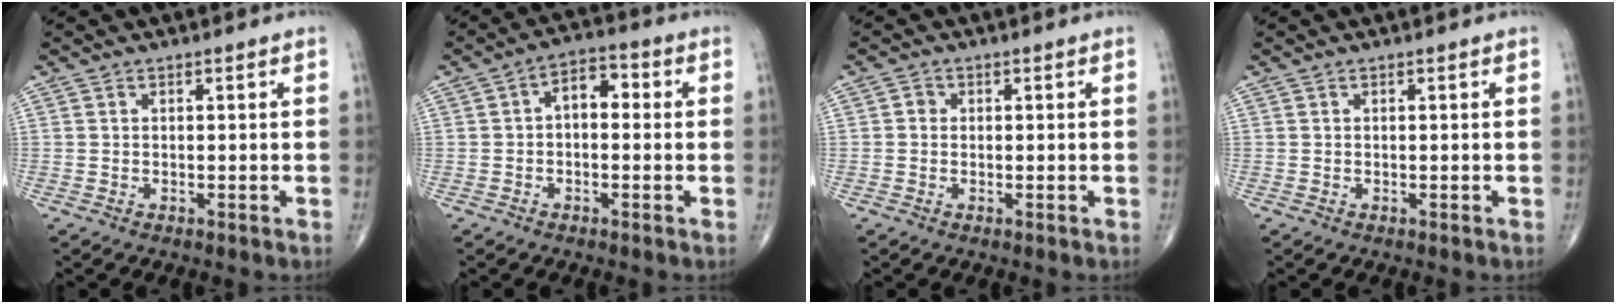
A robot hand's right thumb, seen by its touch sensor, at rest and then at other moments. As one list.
[{"total": 5.7, "force": [0.2, 3.5, 4.5], "torque": [-0.047, 0.020, -0.010]}, {"total": 1.2, "force": [0.0, 1.1, 0.5], "torque": [-0.002, 0.003, -0.004]}, {"total": 0.0}]